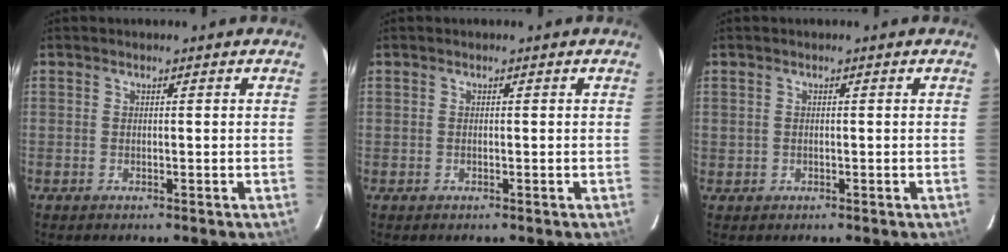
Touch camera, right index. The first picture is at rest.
{"total": 0.0}
{"total": 0.7, "force": [0.0, 0.7, 0.1], "torque": [-0.001, 0.001, 0.003]}